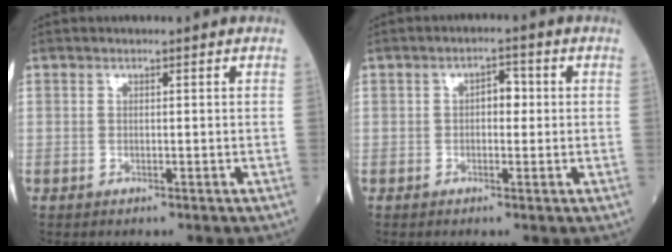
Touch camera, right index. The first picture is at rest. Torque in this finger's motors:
{"motor_torque": [0.40, 0.02, 0.21, 0.04]}